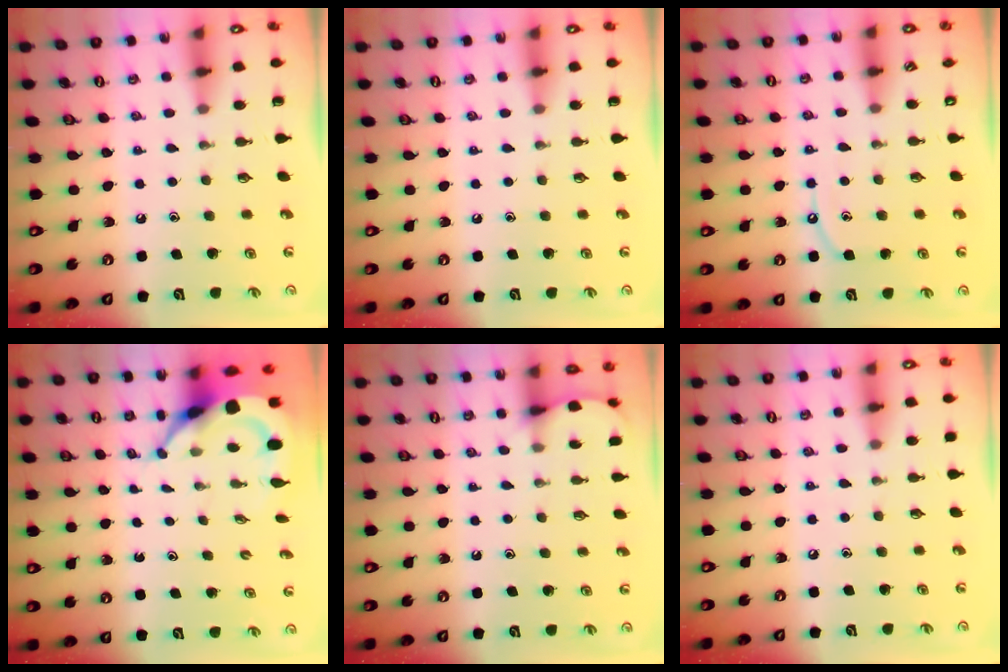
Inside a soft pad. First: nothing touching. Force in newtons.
{"total": 0.0}
{"total": 6.1, "press": 6.0, "slide": 0.7}
{"total": 5.9, "press": 5.8, "slide": 0.7}
{"total": 3.5, "press": 3.5, "slide": 0.5}
{"total": 2.9, "press": 2.9, "slide": 0.4}